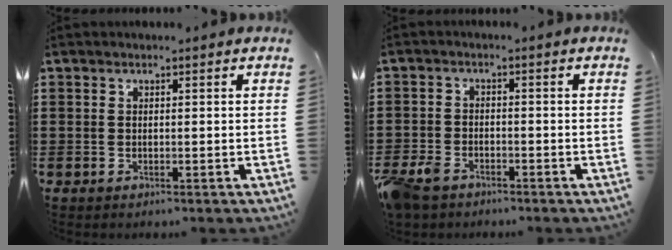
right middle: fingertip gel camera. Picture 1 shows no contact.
{"total": 3.7, "force": [-3.2, 1.6, 1.1], "torque": [-0.048, -0.004, -0.072]}